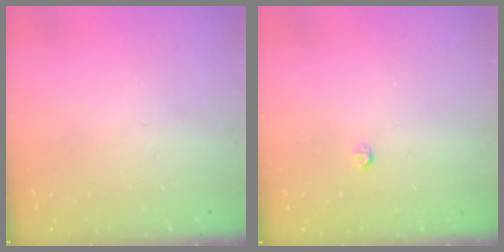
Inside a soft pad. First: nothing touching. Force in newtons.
{"total": 2.8, "press": 2.8, "slide": 0.5}